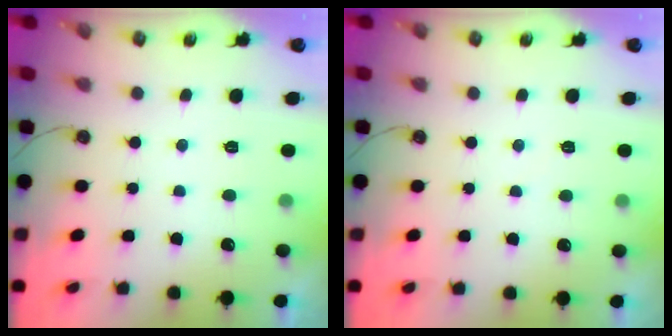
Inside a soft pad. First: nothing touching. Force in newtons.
{"total": 2.5, "press": 2.5, "slide": 0.4}